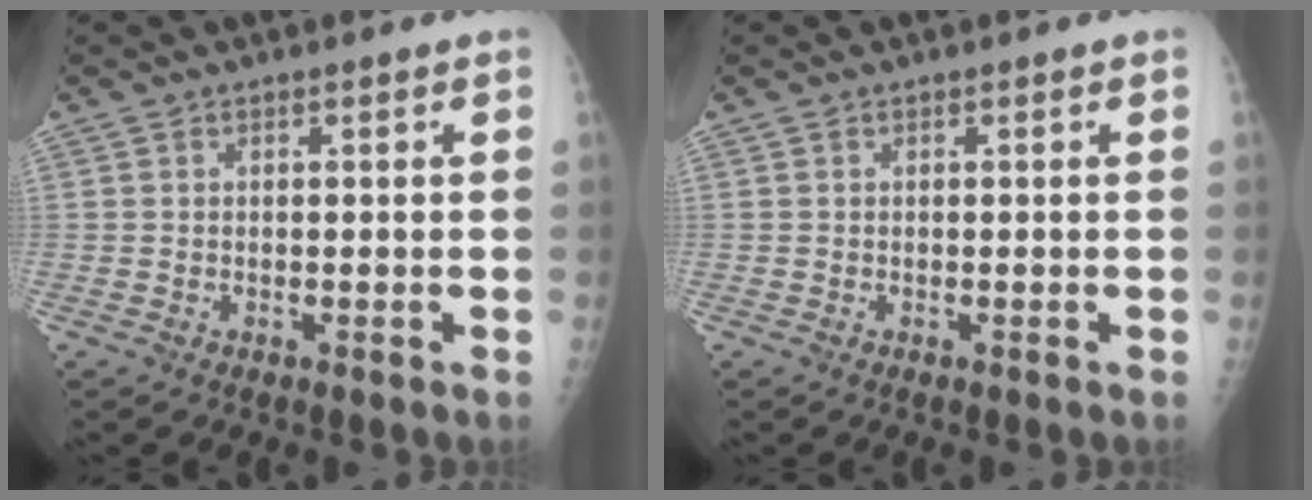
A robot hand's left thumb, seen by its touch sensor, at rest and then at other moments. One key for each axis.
{"total": 0.0}